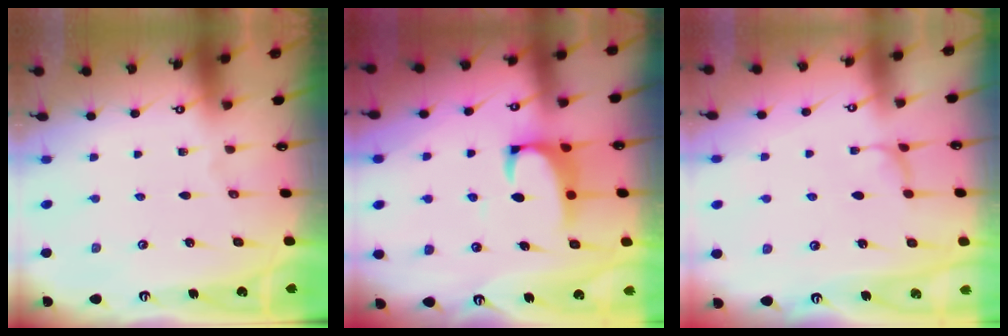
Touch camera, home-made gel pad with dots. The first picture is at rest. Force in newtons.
{"total": 2.1, "press": 1.8, "slide": 0.9}
{"total": 1.9, "press": 1.8, "slide": 0.5}